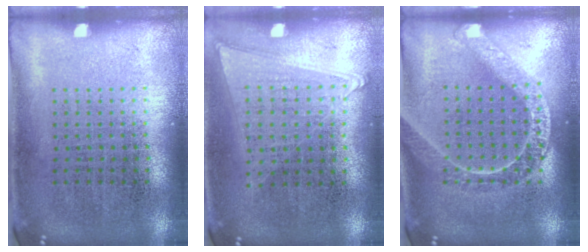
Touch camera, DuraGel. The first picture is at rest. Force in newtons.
{"total": 1.0, "press": 0.9, "slide": 0.4}
{"total": 1.5, "press": 1.5, "slide": 0.2}